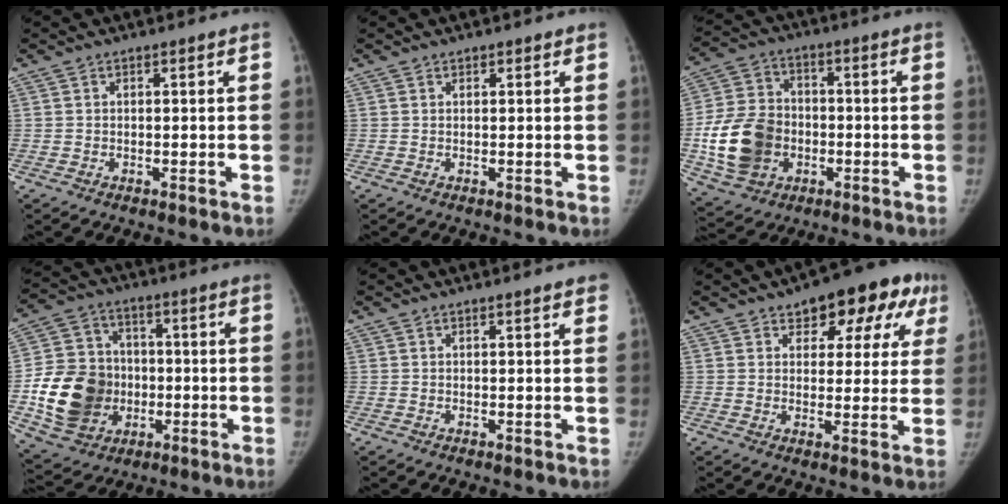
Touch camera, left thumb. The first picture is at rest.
{"total": 0.7, "force": [0.5, 0.5, 0.2], "torque": [0.005, -0.001, 0.004]}
{"total": 15.6, "force": [-3.3, 12.3, 9.0], "torque": [-0.154, 0.015, -0.058]}
{"total": 18.3, "force": [-3.1, 15.1, 9.9], "torque": [-0.155, 0.015, -0.046]}
{"total": 2.2, "force": [1.6, 0.4, 1.5], "torque": [-0.011, 0.003, 0.017]}
{"total": 13.5, "force": [7.1, 7.2, 9.0], "torque": [-0.059, -0.002, 0.087]}